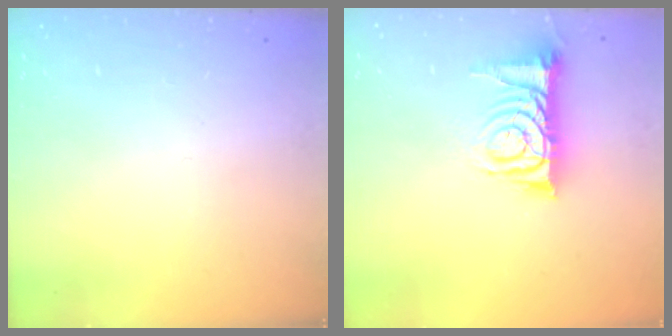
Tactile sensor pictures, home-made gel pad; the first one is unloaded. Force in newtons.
{"total": 10.3, "press": 10.3, "slide": 1.0}